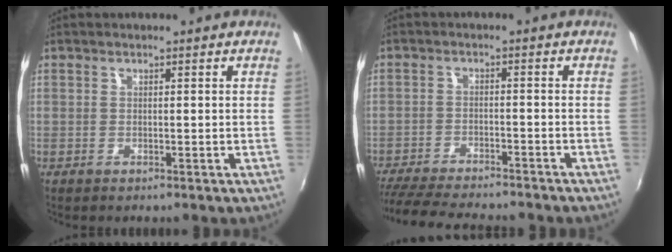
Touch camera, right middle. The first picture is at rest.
{"total": 15.1, "force": [-13.3, 2.7, 6.6], "torque": [-0.144, -0.030, -0.206]}